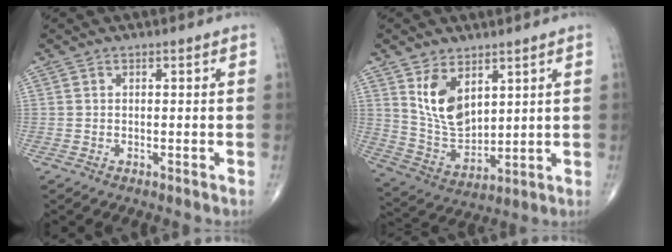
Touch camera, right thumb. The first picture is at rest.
{"total": 10.4, "force": [4.7, 6.0, 7.0], "torque": [-0.108, -0.030, 0.106]}